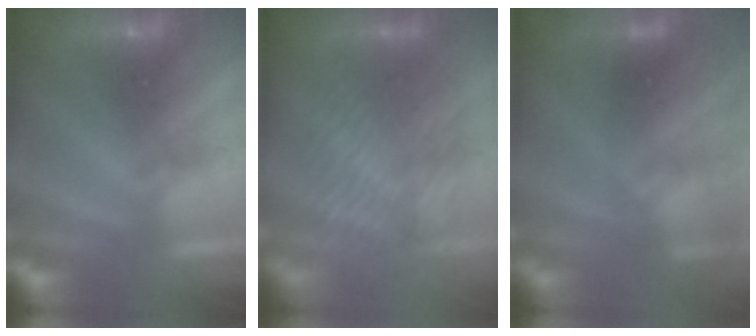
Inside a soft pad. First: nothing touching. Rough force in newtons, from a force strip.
{"total": 3.6}
{"total": 2.8}